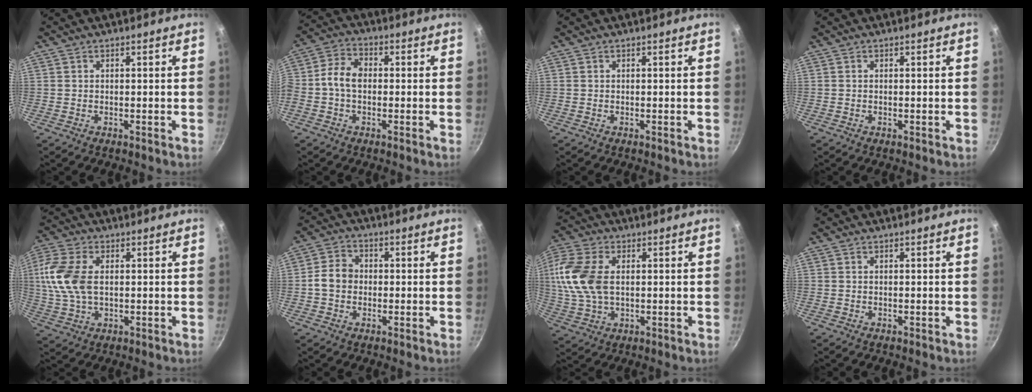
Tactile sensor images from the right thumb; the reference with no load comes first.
{"total": 6.5, "force": [-0.5, 4.5, 4.7], "torque": [-0.086, 0.023, -0.027]}
{"total": 0.0}
{"total": 0.0}
{"total": 11.6, "force": [1.3, 7.0, 9.1], "torque": [-0.189, 0.010, 0.019]}
{"total": 5.7, "force": [-0.5, 4.8, 3.0], "torque": [-0.035, 0.016, -0.021]}
{"total": 13.5, "force": [1.7, 8.5, 10.4], "torque": [-0.215, 0.009, 0.027]}
{"total": 0.0}